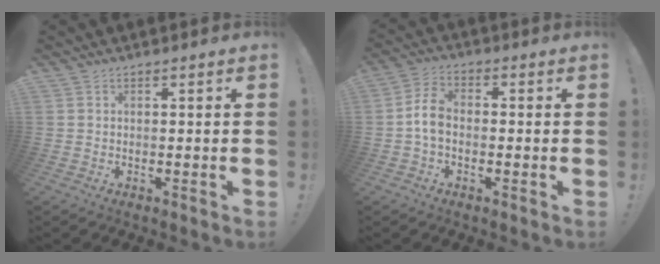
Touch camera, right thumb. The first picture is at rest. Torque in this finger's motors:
{"motor_torque": [0.26, 0.08, 0.04, 0.43, 0.01]}